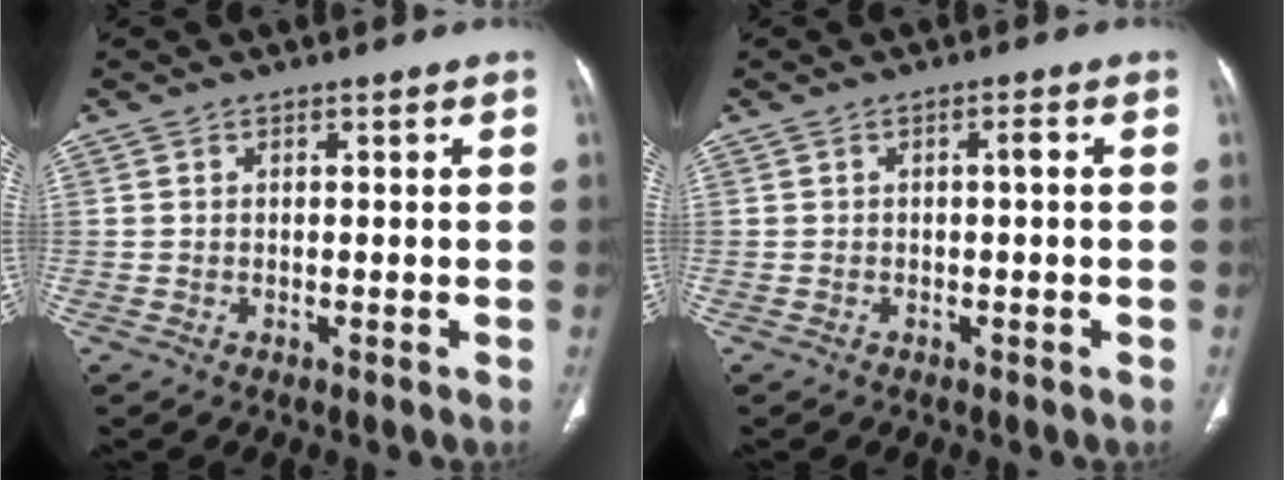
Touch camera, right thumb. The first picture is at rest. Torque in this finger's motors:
{"motor_torque": [-0.22, -0.20, 0.23, 0.01, 0.08]}